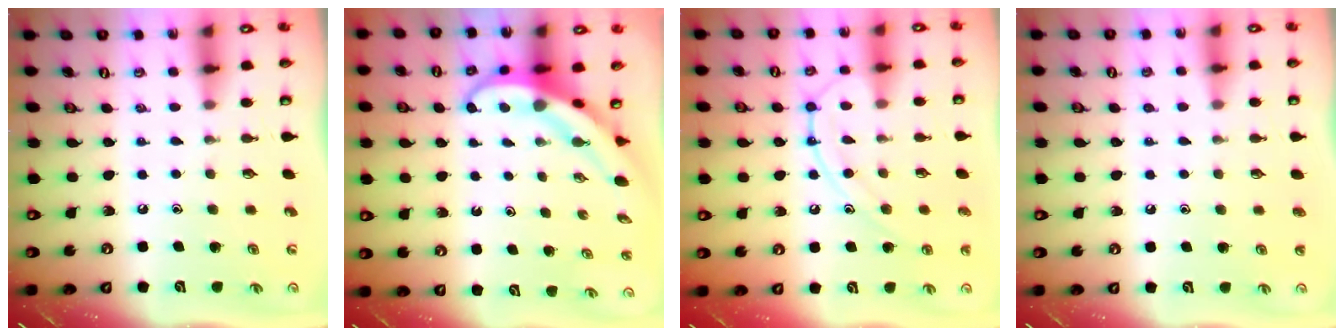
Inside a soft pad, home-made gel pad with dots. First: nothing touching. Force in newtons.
{"total": 5.7, "press": 5.7, "slide": 0.5}
{"total": 11.2, "press": 11.1, "slide": 0.7}
{"total": 1.0, "press": 1.0, "slide": 0.1}